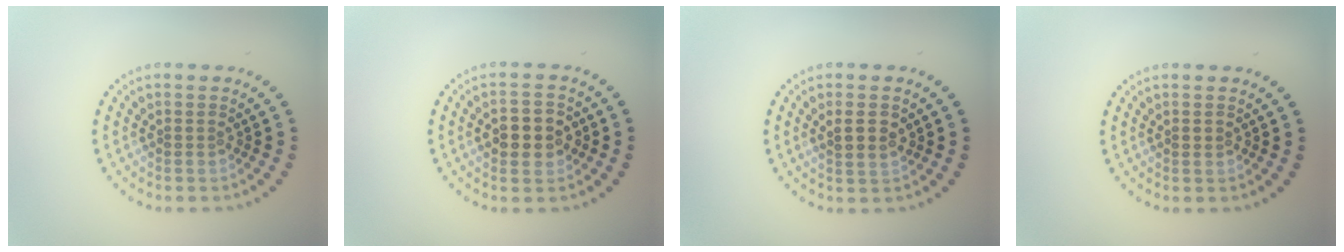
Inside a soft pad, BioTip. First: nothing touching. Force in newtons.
{"total": 3.4, "press": 3.4, "slide": 0.0}
{"total": 2.0, "press": 1.9, "slide": 0.5}
{"total": 0.7, "press": 0.7, "slide": 0.1}